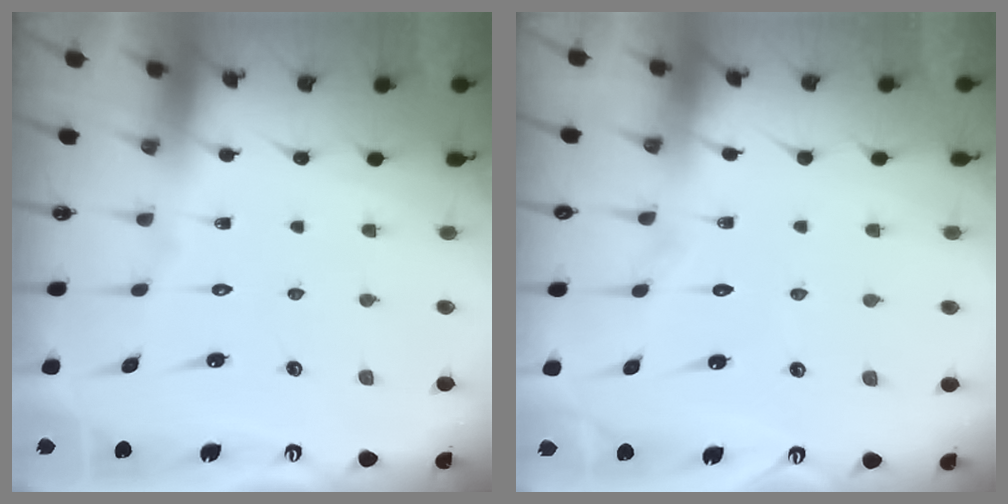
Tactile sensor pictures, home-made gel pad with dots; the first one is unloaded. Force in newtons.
{"total": 5.9, "press": 5.8, "slide": 0.5}